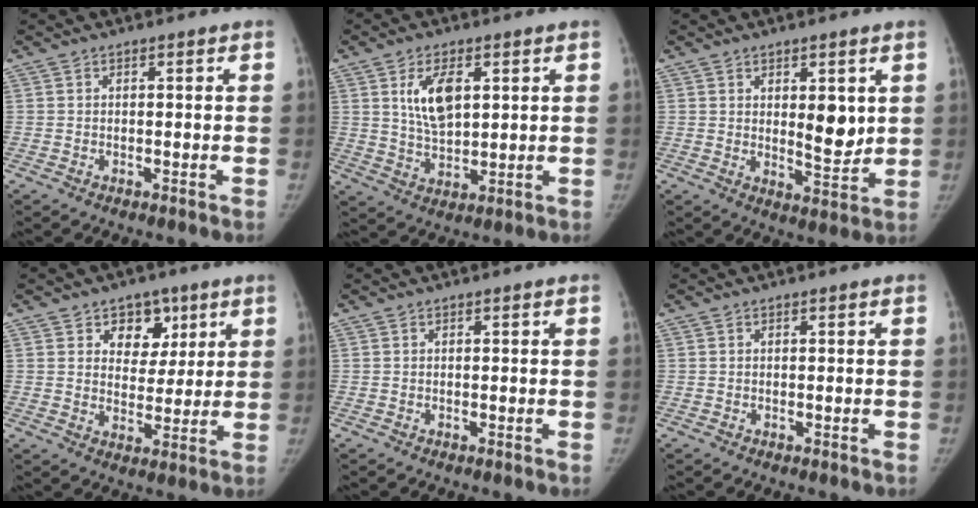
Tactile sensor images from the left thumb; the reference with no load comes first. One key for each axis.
{"total": 8.5, "fx": 2.7, "fy": 4.2, "fz": 6.8, "tx": -0.112, "ty": -0.014, "tz": 0.056}
{"total": 7.8, "fx": 2.0, "fy": 3.5, "fz": 6.7, "tx": -0.075, "ty": -0.025, "tz": 0.036}
{"total": 8.0, "fx": 4.1, "fy": 6.1, "fz": 3.2, "tx": -0.004, "ty": -0.016, "tz": 0.061}
{"total": 0.0}
{"total": 0.0}